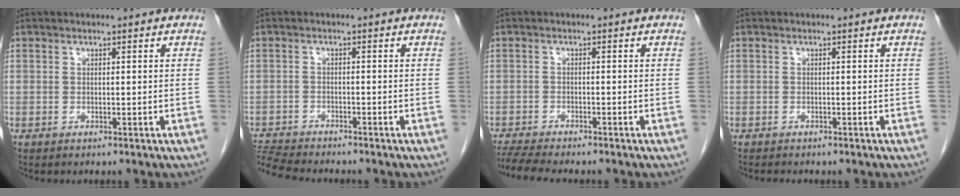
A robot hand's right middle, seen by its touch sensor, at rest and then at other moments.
{"total": 6.6, "force": [-6.4, 0.0, 1.6], "torque": [-0.032, -0.015, -0.112]}
{"total": 6.7, "force": [-6.1, 0.4, 2.9], "torque": [-0.050, -0.014, -0.100]}
{"total": 1.9, "force": [-1.6, 0.6, 0.9], "torque": [-0.019, -0.005, -0.016]}